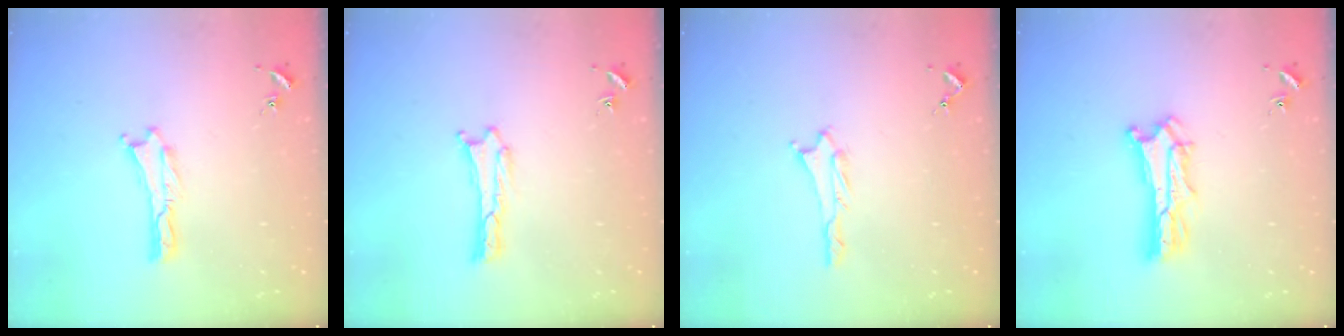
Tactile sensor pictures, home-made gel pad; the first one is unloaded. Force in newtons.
{"total": 0.0}
{"total": 1.2, "press": 1.2, "slide": 0.1}
{"total": 4.6, "press": 4.6, "slide": 0.4}